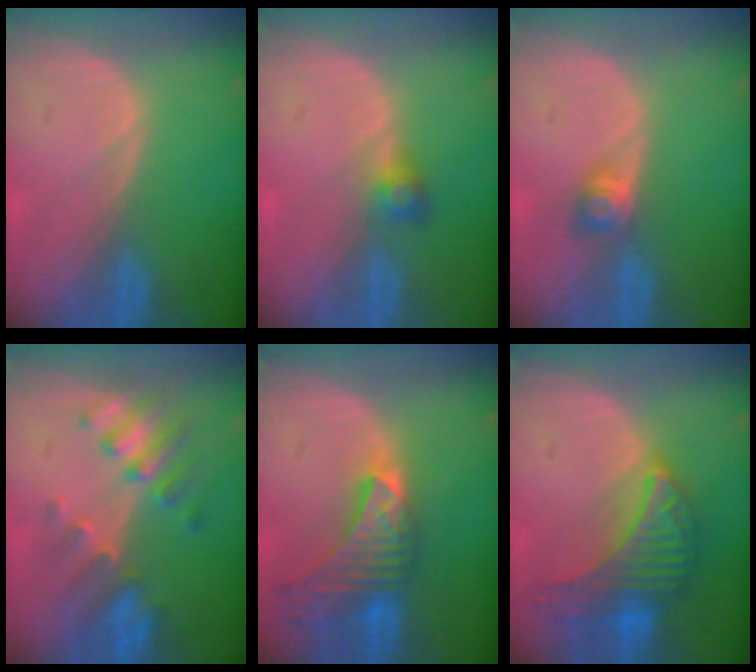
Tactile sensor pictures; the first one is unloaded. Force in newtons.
{"total": 2.6, "press": 2.5, "slide": 0.7}
{"total": 2.8, "press": 2.5, "slide": 1.3}
{"total": 7.7, "press": 6.9, "slide": 3.4}
{"total": 9.4, "press": 8.4, "slide": 4.3}
{"total": 8.8, "press": 8.8, "slide": 0.3}